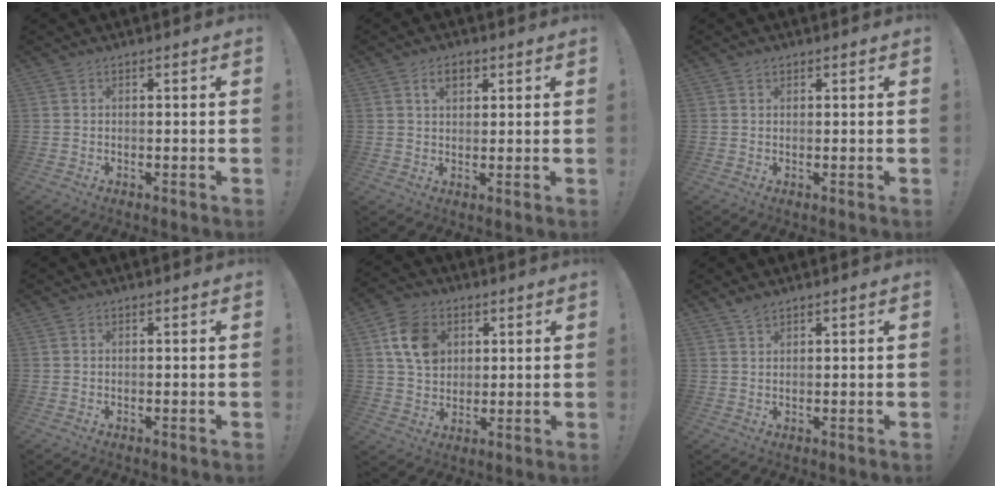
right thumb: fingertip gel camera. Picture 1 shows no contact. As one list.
[{"total": 4.4, "force": [2.1, 2.7, 2.9], "torque": [-0.047, 0.003, 0.035]}, {"total": 1.0, "force": [0.7, 0.6, 0.3], "torque": [-0.005, 0.001, 0.013]}, {"total": 0.0}, {"total": 12.3, "force": [4.4, 9.6, 6.3], "torque": [-0.093, -0.002, 0.090]}, {"total": 2.3, "force": [1.9, 0.7, 1.2], "torque": [-0.021, -0.007, 0.033]}]